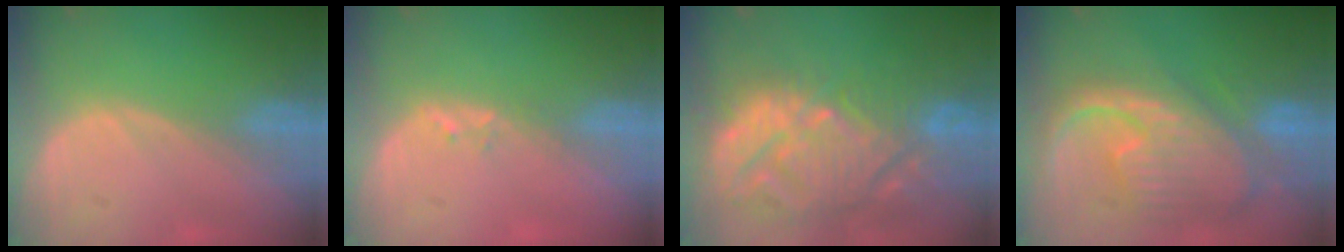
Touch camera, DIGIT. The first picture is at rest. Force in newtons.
{"total": 1.4, "press": 1.3, "slide": 0.7}
{"total": 14.8, "press": 12.7, "slide": 7.6}
{"total": 12.5, "press": 10.6, "slide": 6.5}